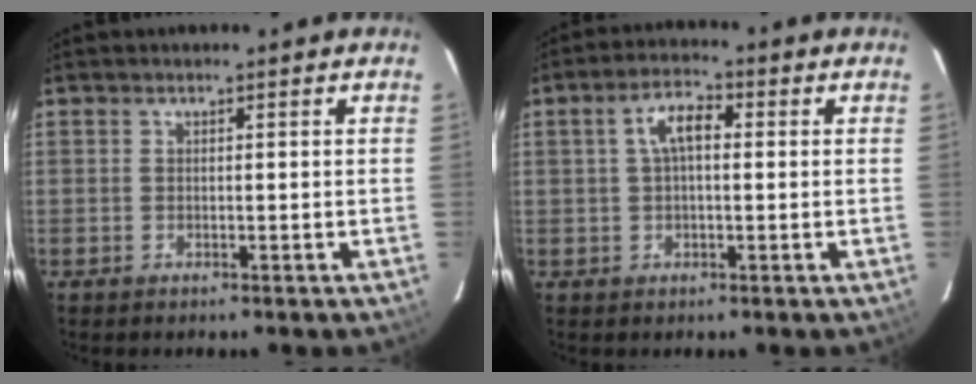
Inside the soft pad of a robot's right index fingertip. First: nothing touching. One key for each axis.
{"total": 5.4, "fx": 0.8, "fy": 2.6, "fz": 4.6, "tx": -0.089, "ty": 0.018, "tz": 0.015}